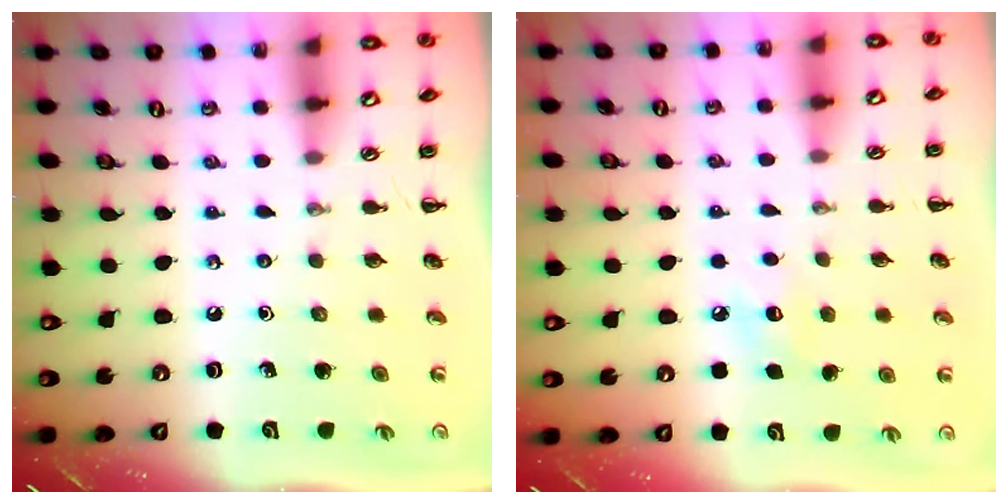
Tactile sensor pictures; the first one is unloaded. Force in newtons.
{"total": 6.8, "press": 6.7, "slide": 1.4}